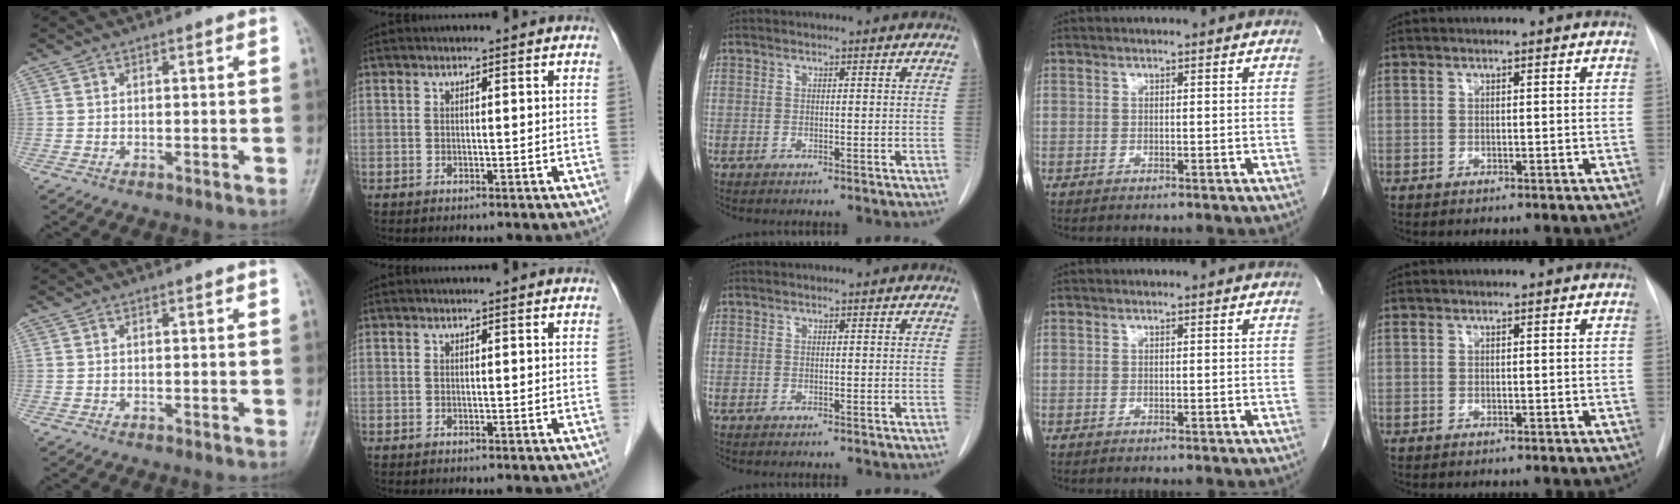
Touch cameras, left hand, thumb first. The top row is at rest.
{}